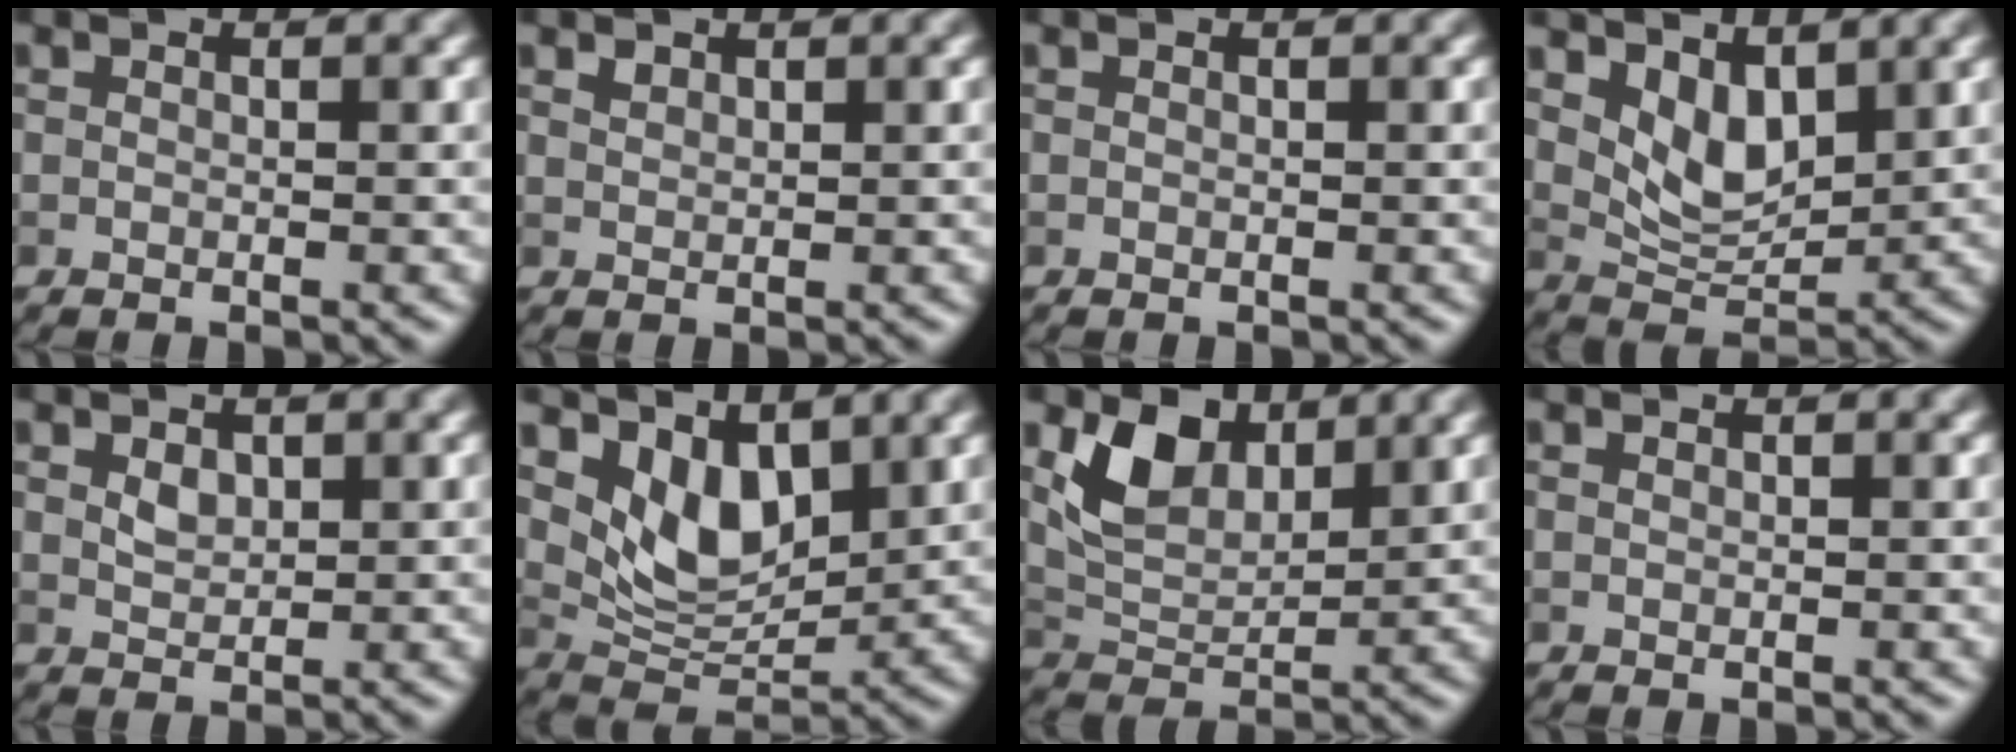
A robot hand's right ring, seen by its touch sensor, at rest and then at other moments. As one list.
[{"total": 0.8, "force": [0.6, 0.4, 0.2], "torque": [-0.005, 0.000, 0.014]}, {"total": 0.0}, {"total": 4.1, "force": [2.0, 2.3, 2.8], "torque": [-0.060, -0.012, 0.038]}, {"total": 1.4, "force": [0.7, 1.0, 0.8], "torque": [-0.014, -0.001, 0.017]}, {"total": 5.4, "force": [2.6, 3.1, 3.5], "torque": [-0.075, -0.019, 0.048]}, {"total": 5.0, "force": [2.8, 3.0, 2.9], "torque": [-0.060, -0.011, 0.052]}, {"total": 0.0}]